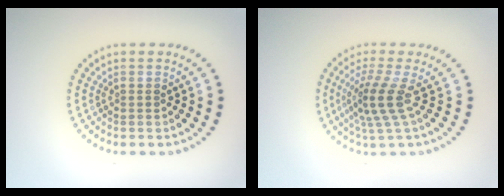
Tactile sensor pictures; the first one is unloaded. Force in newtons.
{"total": 3.4, "press": 2.4, "slide": 2.5}